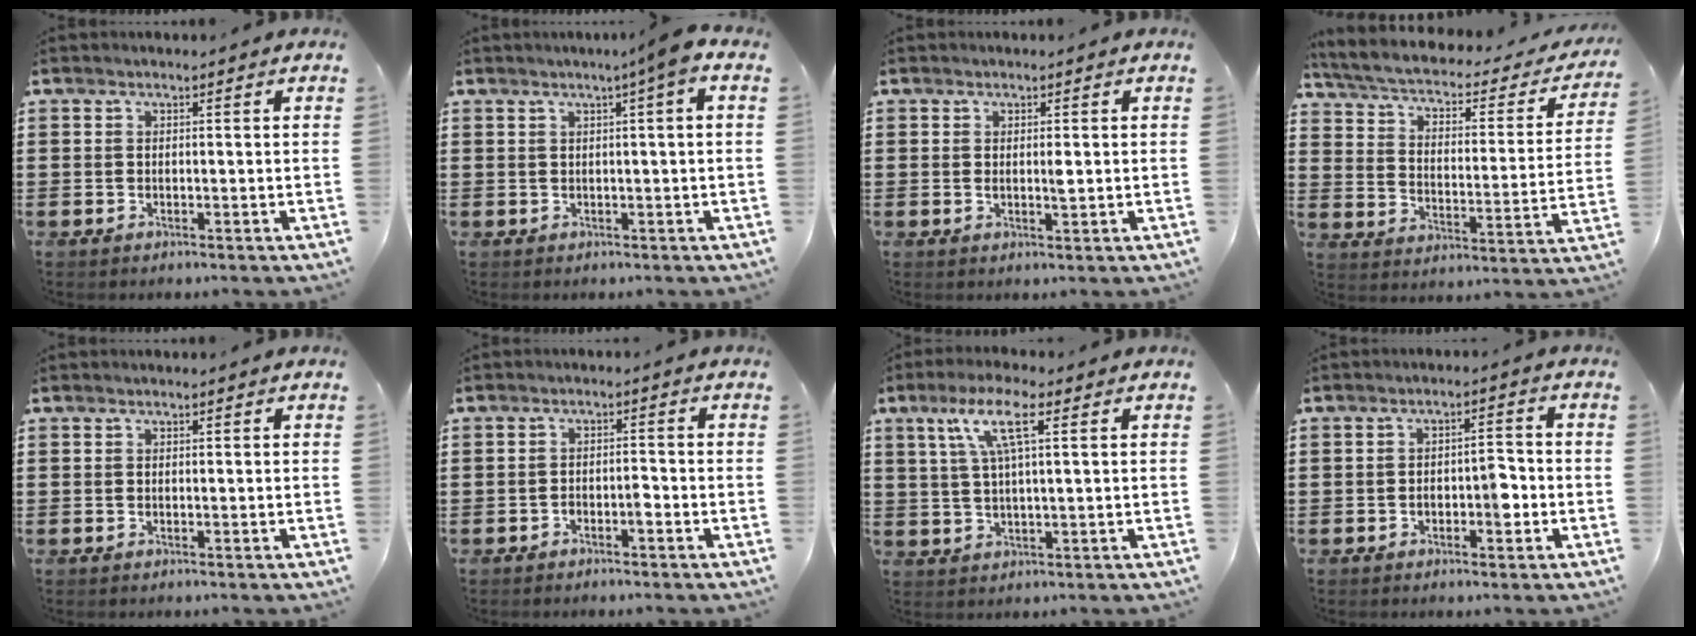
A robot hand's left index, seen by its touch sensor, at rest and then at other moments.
{"total": 2.7, "force": [0.6, -0.4, 2.6], "torque": [-0.047, -0.003, 0.009]}
{"total": 1.5, "force": [0.2, 0.3, 1.4], "torque": [-0.028, 0.000, 0.002]}
{"total": 3.0, "force": [2.0, 0.8, 2.0], "torque": [-0.052, -0.026, 0.025]}
{"total": 0.0}
{"total": 1.9, "force": [-1.4, 0.5, 1.1], "torque": [-0.027, 0.001, -0.028]}
{"total": 7.5, "force": [3.0, 1.6, 6.7], "torque": [-0.137, 0.007, 0.050]}
{"total": 3.7, "force": [-1.1, 1.6, 3.1], "torque": [-0.049, 0.004, -0.024]}